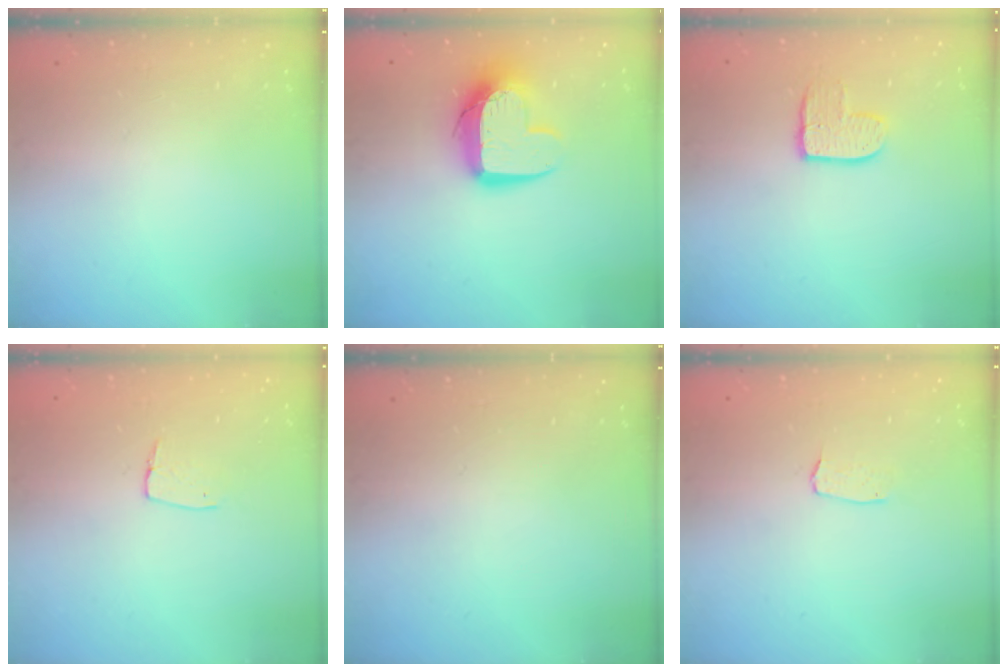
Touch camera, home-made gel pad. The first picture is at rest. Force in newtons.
{"total": 12.3, "press": 12.3, "slide": 0.9}
{"total": 8.5, "press": 8.4, "slide": 0.5}
{"total": 6.0, "press": 6.0, "slide": 0.4}
{"total": 0.0}
{"total": 3.1, "press": 3.1, "slide": 0.2}